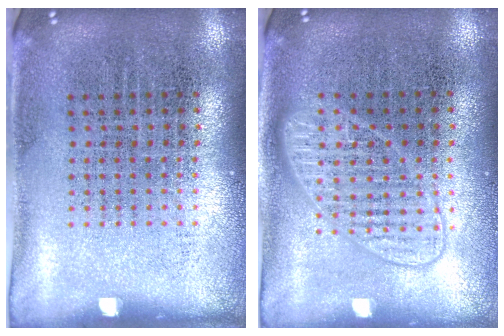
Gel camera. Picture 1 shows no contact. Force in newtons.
{"total": 2.7, "press": 2.7, "slide": 0.4}